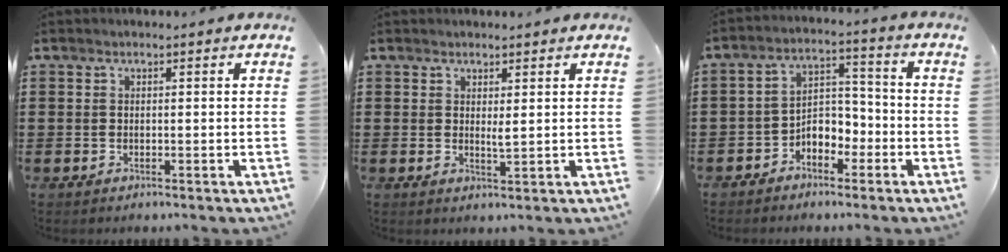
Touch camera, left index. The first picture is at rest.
{"total": 2.0, "force": [1.1, 0.2, 1.7], "torque": [-0.035, -0.001, 0.019]}
{"total": 4.5, "force": [-3.2, 2.7, 1.7], "torque": [-0.035, 0.012, -0.064]}